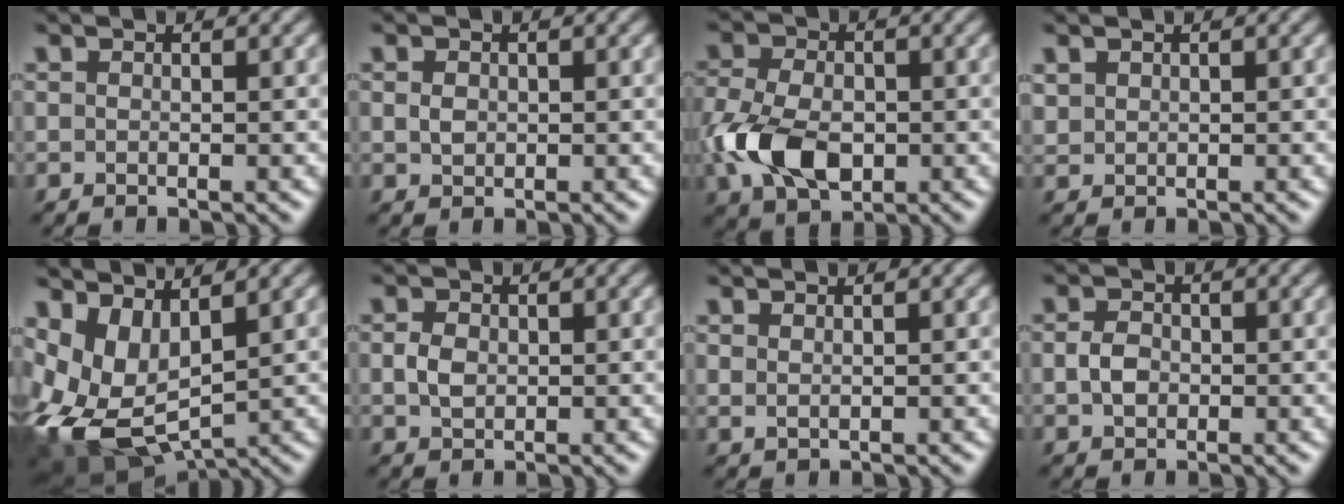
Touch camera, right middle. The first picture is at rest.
{"total": 1.0, "force": [0.1, 0.8, 0.6], "torque": [-0.014, -0.001, 0.002]}
{"total": 7.2, "force": [-1.5, 4.7, 5.2], "torque": [-0.119, -0.006, -0.035]}
{"total": 1.0, "force": [0.7, 0.7, 0.1], "torque": [-0.005, -0.001, 0.018]}
{"total": 8.7, "force": [0.4, 5.2, 7.0], "torque": [-0.157, -0.016, 0.013]}
{"total": 1.8, "force": [0.1, 1.4, 1.2], "torque": [-0.027, 0.000, 0.000]}
{"total": 0.7, "force": [0.5, 0.3, 0.4], "torque": [-0.012, -0.003, 0.012]}
{"total": 2.1, "force": [-0.2, 1.6, 1.3], "torque": [-0.029, 0.000, -0.008]}